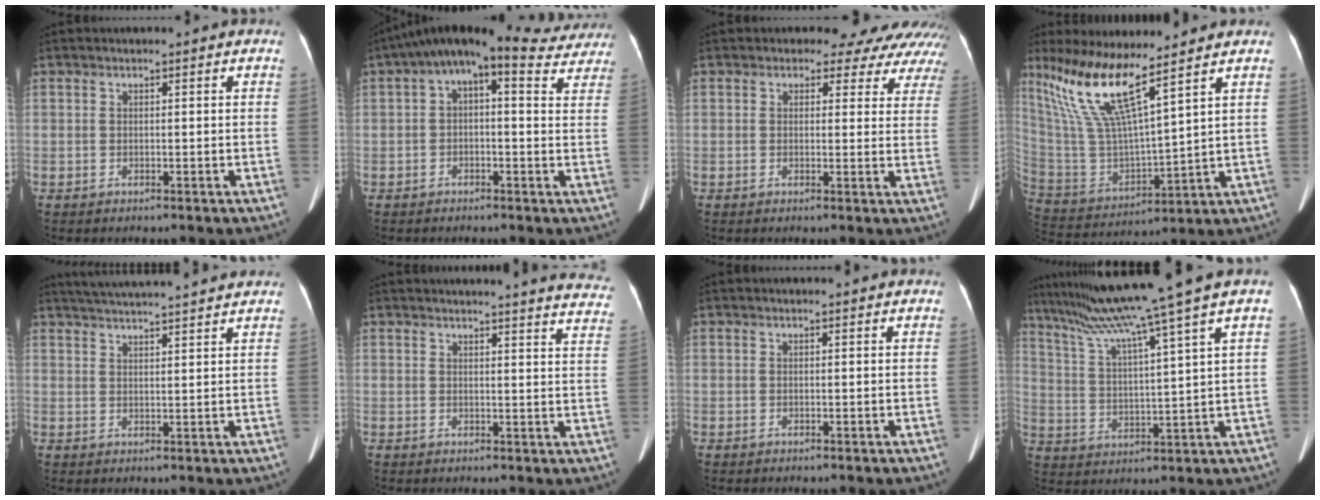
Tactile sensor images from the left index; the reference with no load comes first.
{"total": 16.1, "force": [12.9, 4.4, 8.5], "torque": [-0.119, 0.060, 0.152]}
{"total": 12.7, "force": [11.4, 5.2, 2.0], "torque": [0.011, -0.015, 0.092]}
{"total": 13.2, "force": [9.3, 0.6, 9.3], "torque": [-0.203, -0.008, 0.187]}
{"total": 13.8, "force": [12.8, -0.1, 5.2], "torque": [-0.097, 0.026, 0.180]}
{"total": 22.5, "force": [21.6, 1.6, 6.1], "torque": [-0.070, -0.076, 0.227]}
{"total": 2.4, "force": [2.3, 0.1, 0.6], "torque": [-0.009, 0.018, 0.027]}
{"total": 14.2, "force": [11.0, -3.8, 8.1], "torque": [-0.138, -0.015, 0.182]}